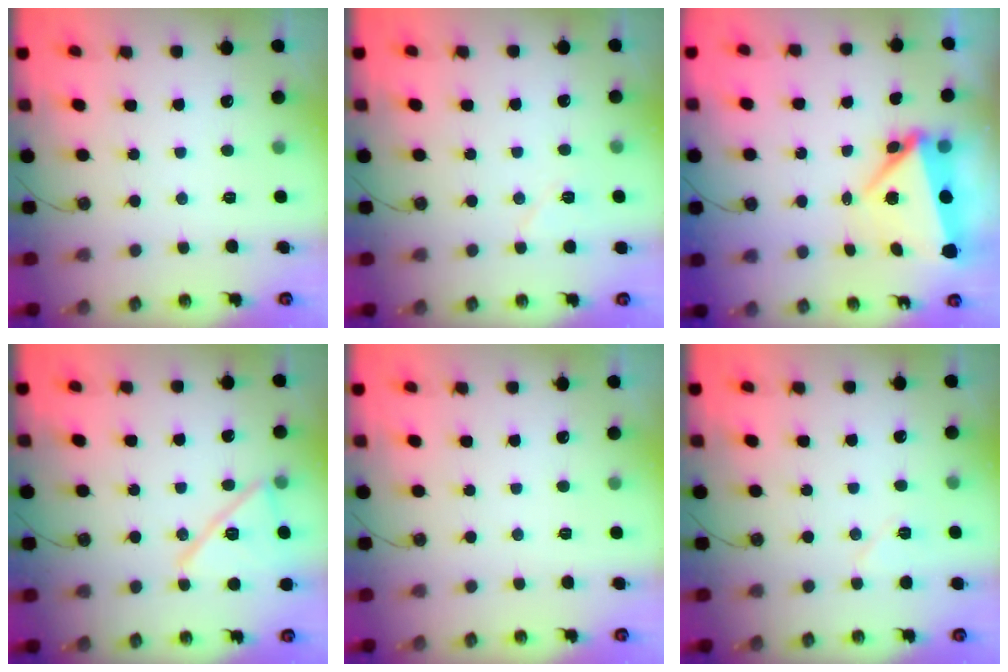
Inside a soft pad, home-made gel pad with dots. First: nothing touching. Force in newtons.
{"total": 6.2, "press": 5.7, "slide": 2.5}
{"total": 8.8, "press": 6.2, "slide": 6.3}
{"total": 14.7, "press": 14.7, "slide": 0.1}
{"total": 1.5, "press": 0.8, "slide": 1.3}
{"total": 7.3, "press": 6.4, "slide": 3.6}